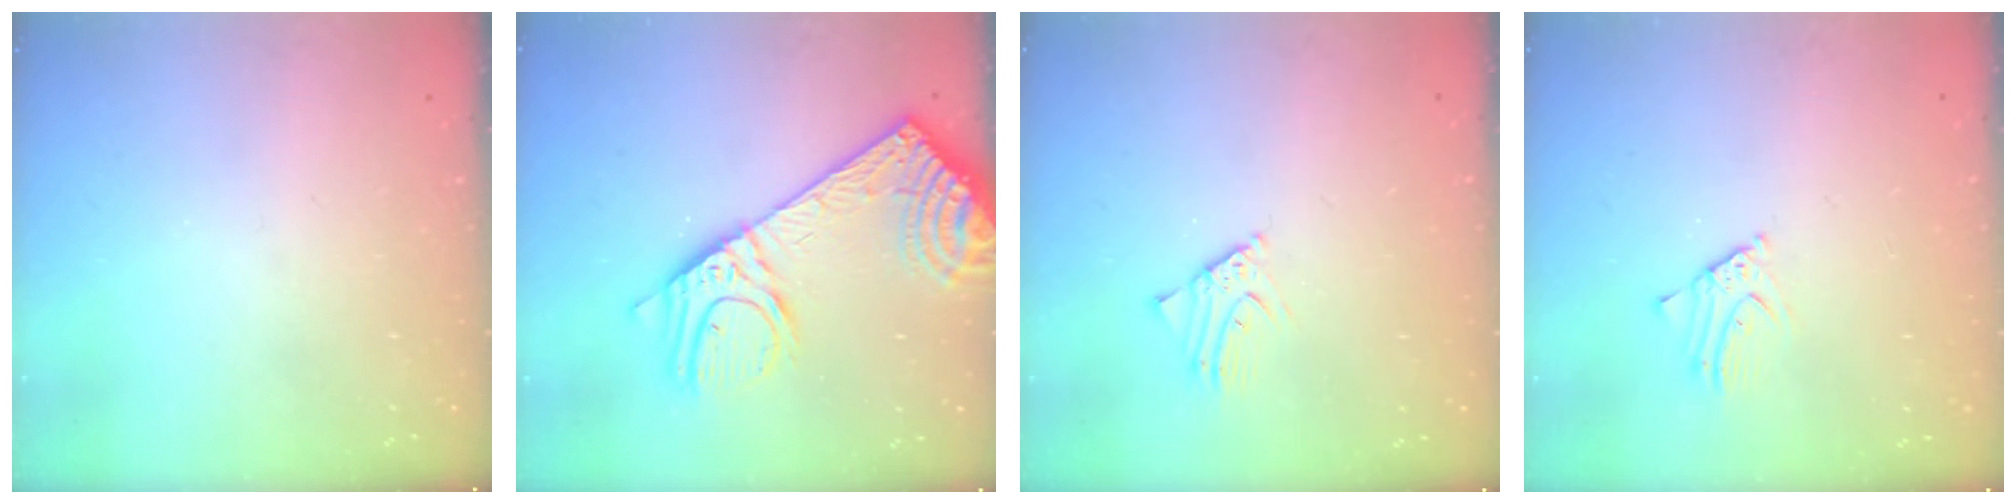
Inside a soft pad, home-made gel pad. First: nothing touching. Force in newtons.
{"total": 21.5, "press": 21.1, "slide": 4.3}
{"total": 3.0, "press": 3.0, "slide": 0.3}
{"total": 3.4, "press": 3.4, "slide": 0.3}